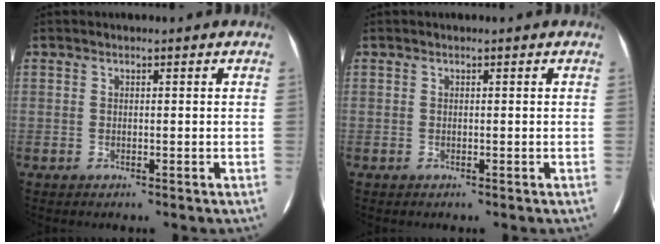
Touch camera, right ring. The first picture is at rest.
{"total": 0.0}